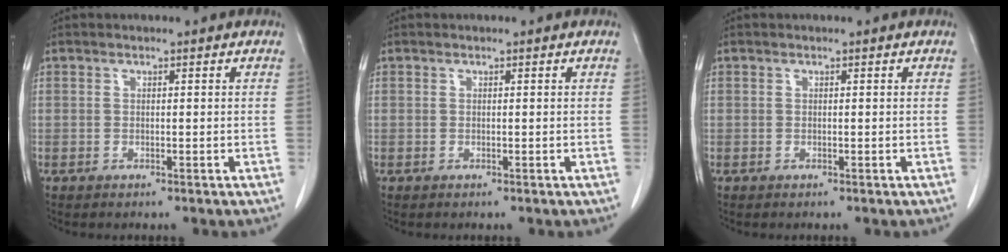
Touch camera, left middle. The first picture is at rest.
{"total": 0.0}
{"total": 0.0}